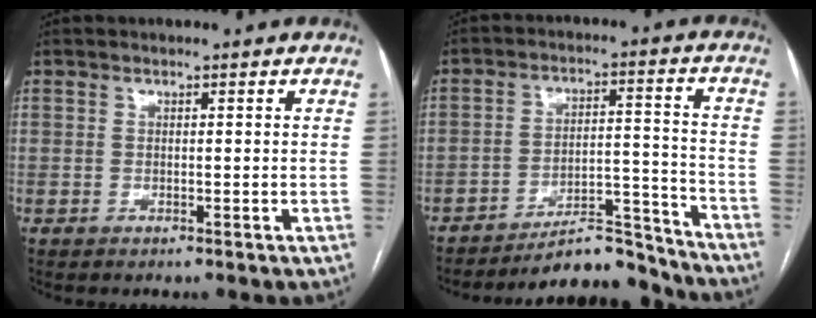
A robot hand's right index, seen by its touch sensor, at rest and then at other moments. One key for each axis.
{"total": 10.9, "fx": -10.5, "fy": 1.8, "fz": 2.1, "tx": -0.017, "ty": 0.043, "tz": -0.169}